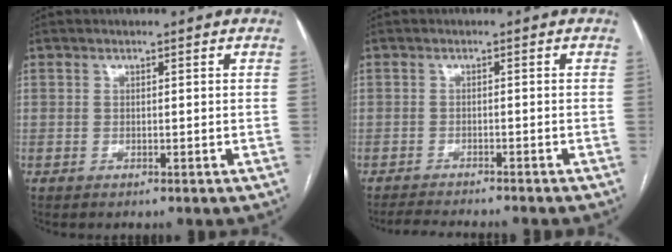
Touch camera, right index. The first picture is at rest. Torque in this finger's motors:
{"motor_torque": [-1.27, -0.86, -1.05, -0.21]}